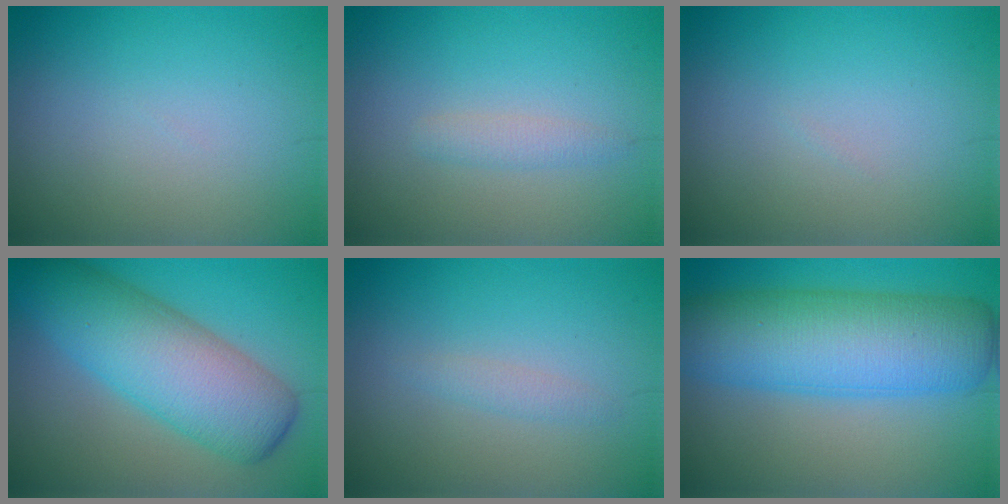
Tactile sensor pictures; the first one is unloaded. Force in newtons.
{"total": 1.4, "press": 1.4, "slide": 0.1}
{"total": 0.0}
{"total": 9.0, "press": 9.0, "slide": 0.3}
{"total": 1.1, "press": 1.1, "slide": 0.1}
{"total": 10.8, "press": 10.8, "slide": 0.2}